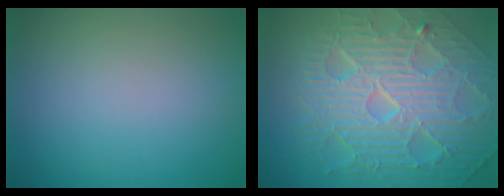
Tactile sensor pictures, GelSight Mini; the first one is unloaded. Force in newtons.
{"total": 11.1, "press": 7.2, "slide": 8.5}